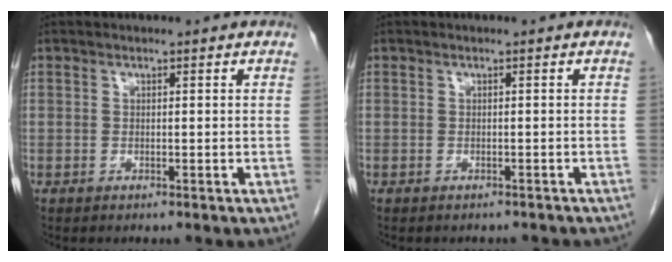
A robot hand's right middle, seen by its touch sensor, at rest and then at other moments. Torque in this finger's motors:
{"motor_torque": [-0.14, 0.15, 0.00, -0.02]}